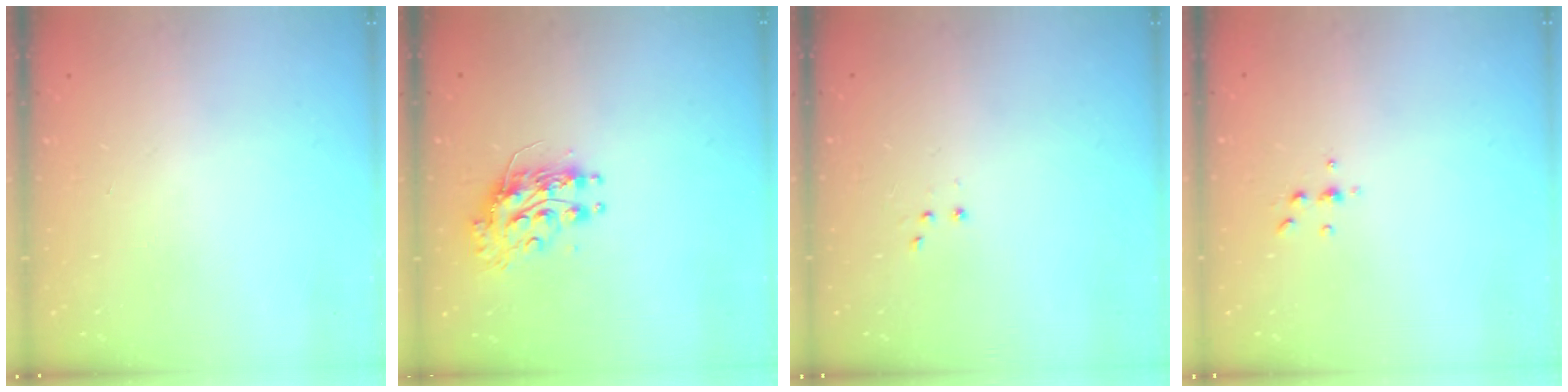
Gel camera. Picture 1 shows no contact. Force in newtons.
{"total": 10.5, "press": 10.5, "slide": 0.3}
{"total": 3.0, "press": 2.9, "slide": 0.7}
{"total": 3.8, "press": 3.7, "slide": 0.5}